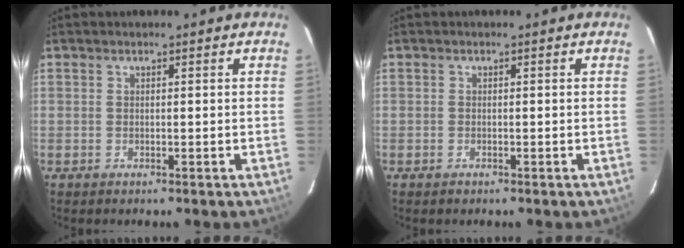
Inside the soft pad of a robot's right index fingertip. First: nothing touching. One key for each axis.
{"total": 0.7, "fx": -0.5, "fy": 0.5, "fz": 0.1, "tx": -0.001, "ty": 0.000, "tz": -0.009}